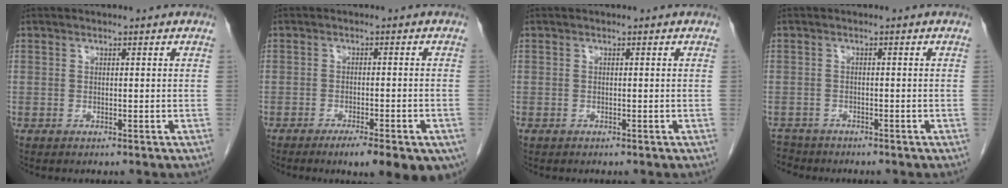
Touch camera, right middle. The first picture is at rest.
{"total": 12.2, "force": [-8.1, 2.7, 8.7], "torque": [-0.072, -0.007, -0.106]}
{"total": 0.0}
{"total": 3.4, "force": [-3.0, 1.3, -0.6], "torque": [0.004, -0.005, -0.057]}